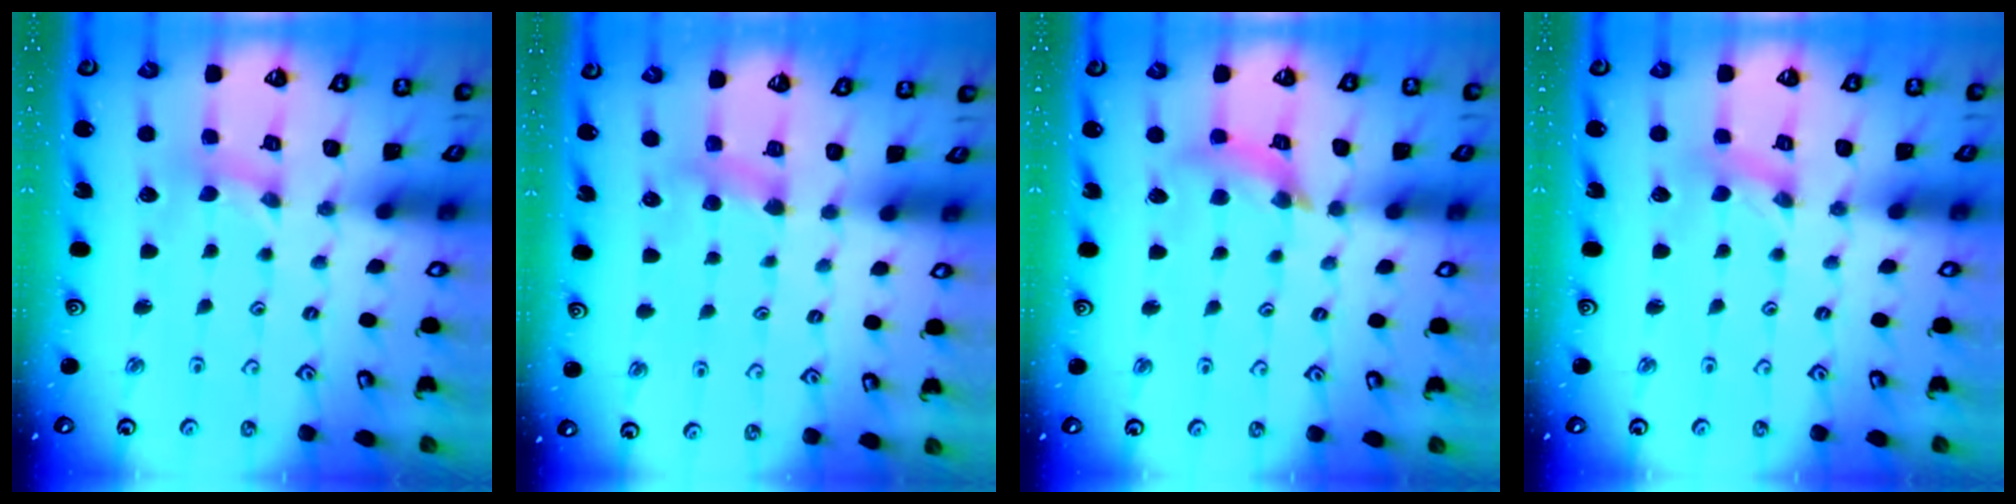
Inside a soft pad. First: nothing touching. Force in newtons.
{"total": 4.0, "press": 4.0, "slide": 0.5}
{"total": 8.5, "press": 8.4, "slide": 1.0}
{"total": 0.0}